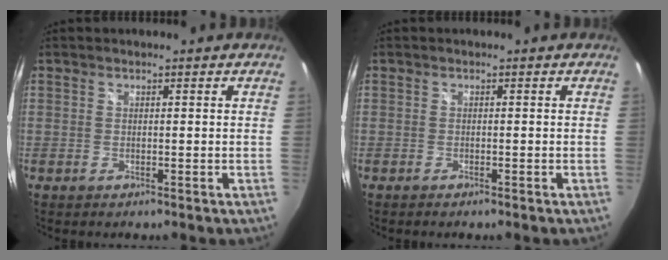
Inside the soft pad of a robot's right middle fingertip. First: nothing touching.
{"total": 0.6, "force": [-0.6, 0.0, 0.3], "torque": [-0.004, -0.002, -0.011]}